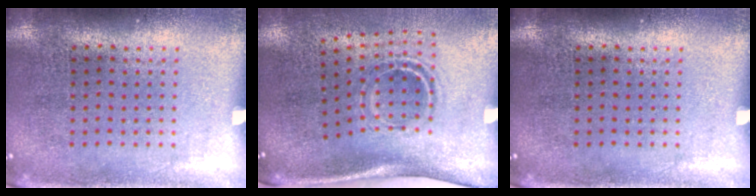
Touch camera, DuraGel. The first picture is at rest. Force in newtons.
{"total": 2.0, "press": 1.2, "slide": 1.7}
{"total": 0.0}